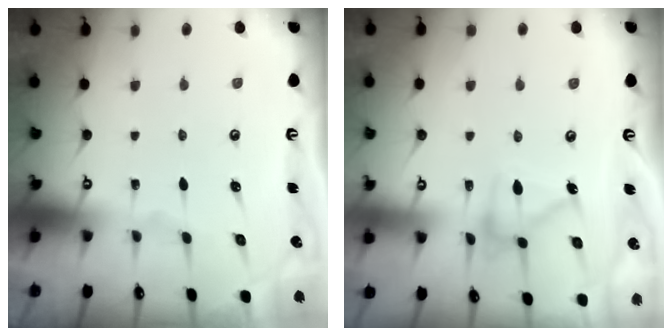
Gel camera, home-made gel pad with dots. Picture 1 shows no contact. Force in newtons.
{"total": 12.7, "press": 12.7, "slide": 0.7}